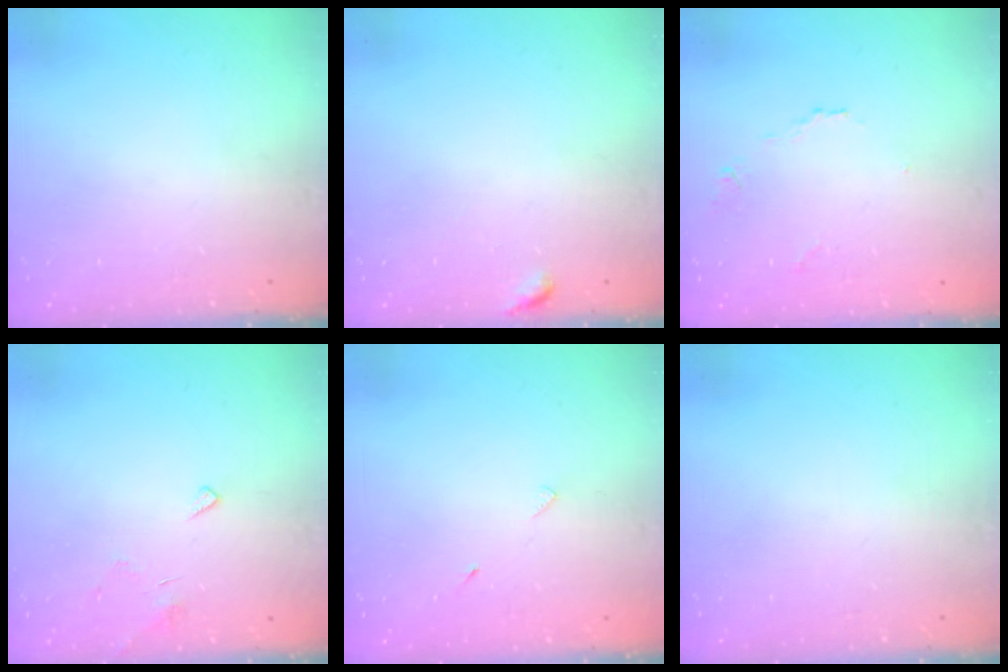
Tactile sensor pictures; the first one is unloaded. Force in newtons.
{"total": 3.5, "press": 3.5, "slide": 0.4}
{"total": 3.2, "press": 3.2, "slide": 0.6}
{"total": 4.2, "press": 4.2, "slide": 0.3}
{"total": 4.3, "press": 4.2, "slide": 0.4}
{"total": 0.0}